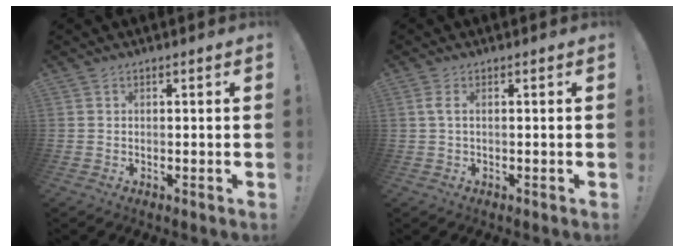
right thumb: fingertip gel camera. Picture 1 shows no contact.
{"total": 2.0, "force": [0.3, 0.2, 1.9], "torque": [-0.037, 0.002, 0.004]}